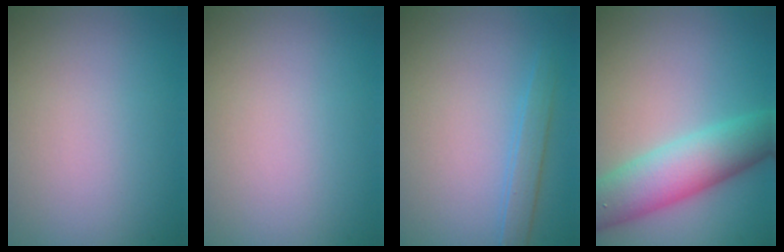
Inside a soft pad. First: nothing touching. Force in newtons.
{"total": 0.0}
{"total": 1.7, "press": 1.7, "slide": 0.1}
{"total": 6.8, "press": 6.8, "slide": 0.2}